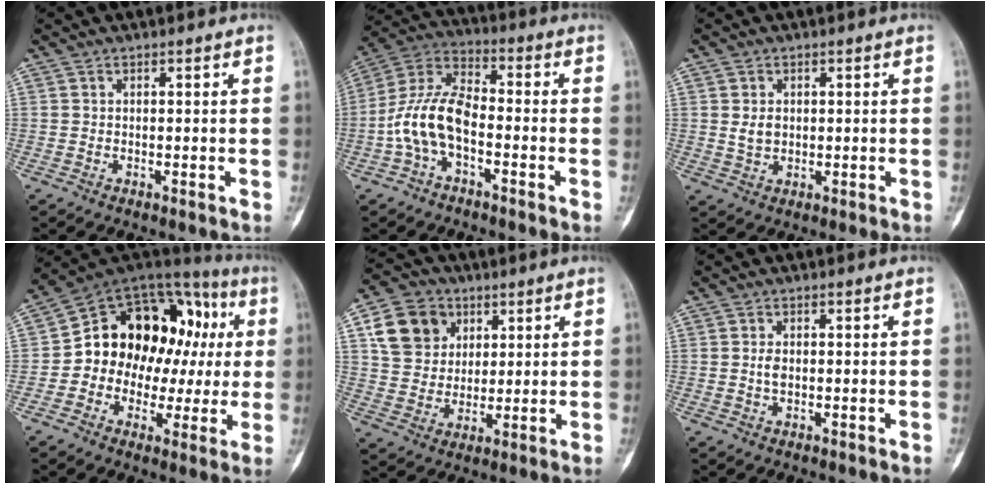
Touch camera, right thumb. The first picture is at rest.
{"total": 11.8, "force": [-3.1, 6.3, 9.5], "torque": [-0.192, 0.042, -0.069]}
{"total": 3.1, "force": [0.4, 2.4, 1.9], "torque": [-0.026, -0.003, 0.013]}
{"total": 21.5, "force": [1.0, 15.5, 14.8], "torque": [-0.163, 0.063, 0.018]}
{"total": 11.8, "force": [4.4, 9.9, 4.7], "torque": [-0.062, -0.004, 0.082]}
{"total": 2.1, "force": [-0.2, 1.2, 1.7], "torque": [-0.034, 0.001, -0.006]}